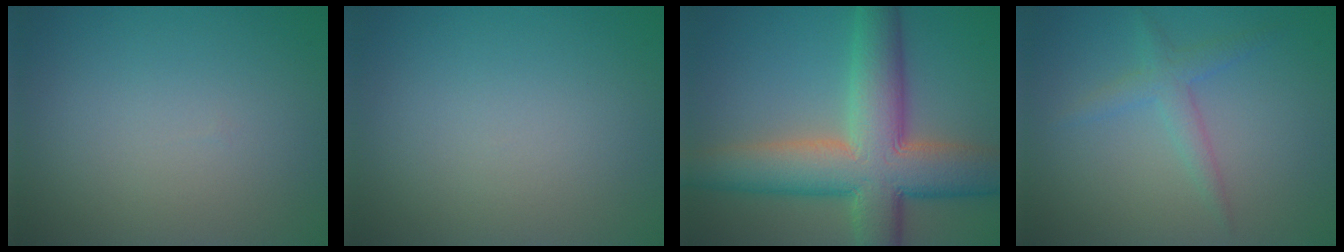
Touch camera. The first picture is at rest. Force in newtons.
{"total": 0.0}
{"total": 11.2, "press": 11.1, "slide": 0.4}
{"total": 2.0, "press": 2.0, "slide": 0.1}